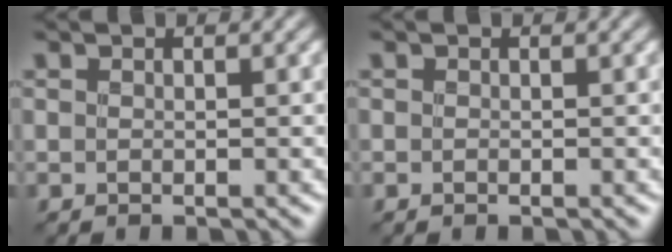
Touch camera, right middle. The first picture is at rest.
{"total": 0.0}